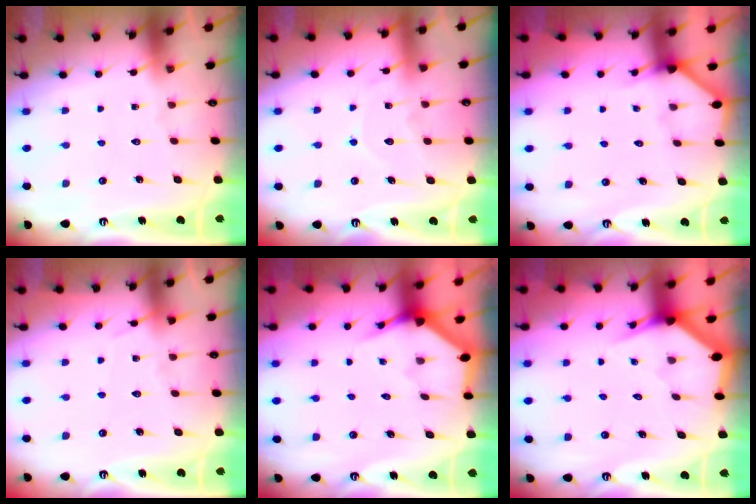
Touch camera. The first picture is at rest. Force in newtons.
{"total": 8.8, "press": 8.8, "slide": 0.9}
{"total": 2.9, "press": 2.9, "slide": 0.2}
{"total": 5.8, "press": 5.7, "slide": 0.7}
{"total": 3.4, "press": 3.4, "slide": 0.2}
{"total": 2.9, "press": 2.9, "slide": 0.2}